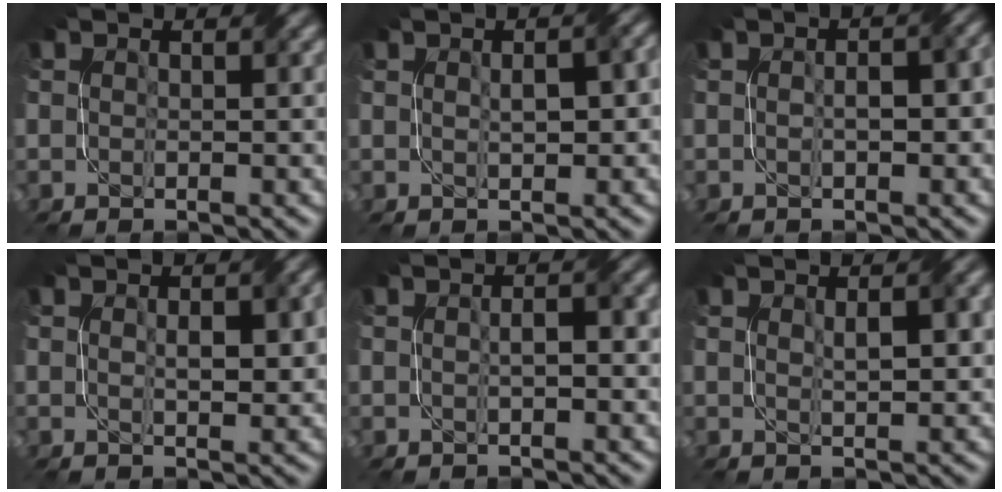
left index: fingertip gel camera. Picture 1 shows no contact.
{"total": 3.1, "force": [0.5, 1.2, 2.8], "torque": [-0.038, 0.008, 0.010]}
{"total": 3.7, "force": [0.1, 1.8, 3.2], "torque": [-0.036, 0.007, -0.005]}
{"total": 3.1, "force": [0.4, 1.2, 2.9], "torque": [-0.051, 0.002, 0.010]}
{"total": 2.3, "force": [0.2, 0.7, 2.1], "torque": [-0.029, -0.004, -0.001]}
{"total": 2.7, "force": [0.8, 0.6, 2.5], "torque": [-0.038, 0.006, 0.016]}